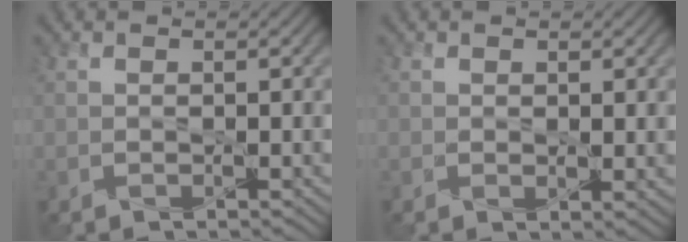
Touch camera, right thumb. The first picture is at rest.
{"total": 2.2, "force": [0.6, 1.2, 1.7], "torque": [-0.034, -0.004, 0.011]}